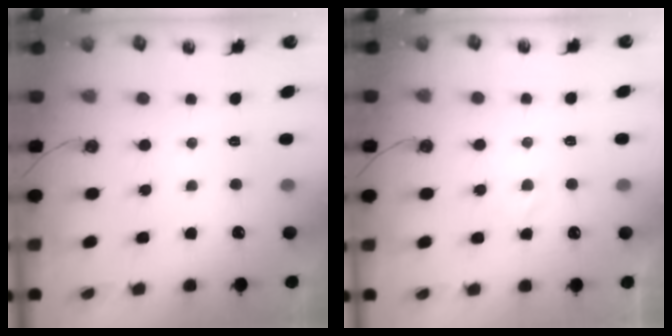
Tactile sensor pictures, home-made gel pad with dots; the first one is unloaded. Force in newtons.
{"total": 2.9, "press": 2.9, "slide": 0.4}